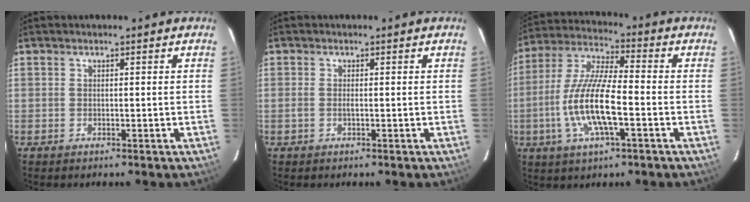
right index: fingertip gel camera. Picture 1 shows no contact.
{"total": 1.1, "force": [-0.3, 0.1, 1.0], "torque": [-0.022, -0.001, -0.007]}
{"total": 14.0, "force": [-3.8, 3.3, 13.0], "torque": [-0.270, -0.006, -0.073]}